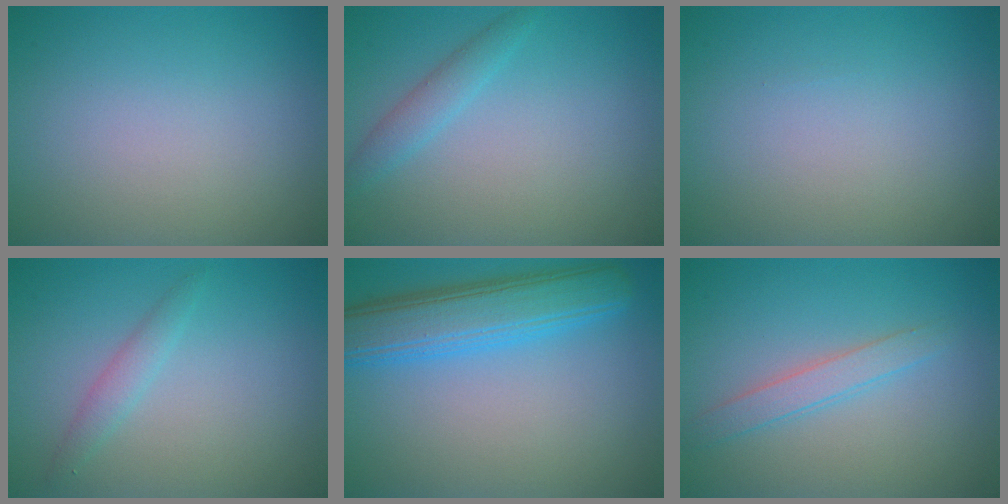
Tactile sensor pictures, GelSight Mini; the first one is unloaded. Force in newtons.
{"total": 1.8, "press": 1.8, "slide": 0.1}
{"total": 0.0}
{"total": 1.6, "press": 1.6, "slide": 0.1}
{"total": 6.3, "press": 6.3, "slide": 0.1}
{"total": 2.0, "press": 2.0, "slide": 0.1}